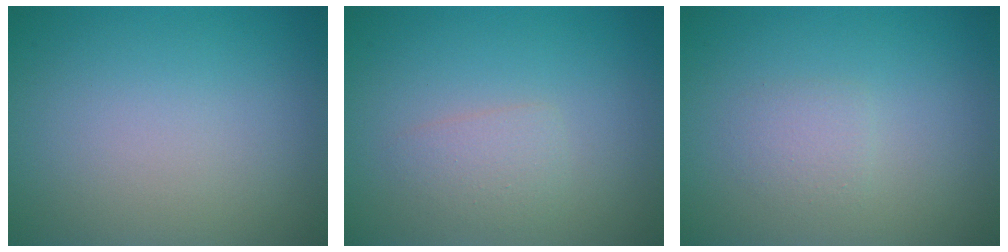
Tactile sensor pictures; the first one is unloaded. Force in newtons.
{"total": 1.6, "press": 1.6, "slide": 0.0}
{"total": 1.3, "press": 1.3, "slide": 0.1}